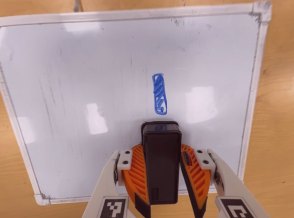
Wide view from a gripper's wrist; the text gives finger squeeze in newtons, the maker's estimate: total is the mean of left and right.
{"total": 8.9, "left": 8.5, "right": 9.4}